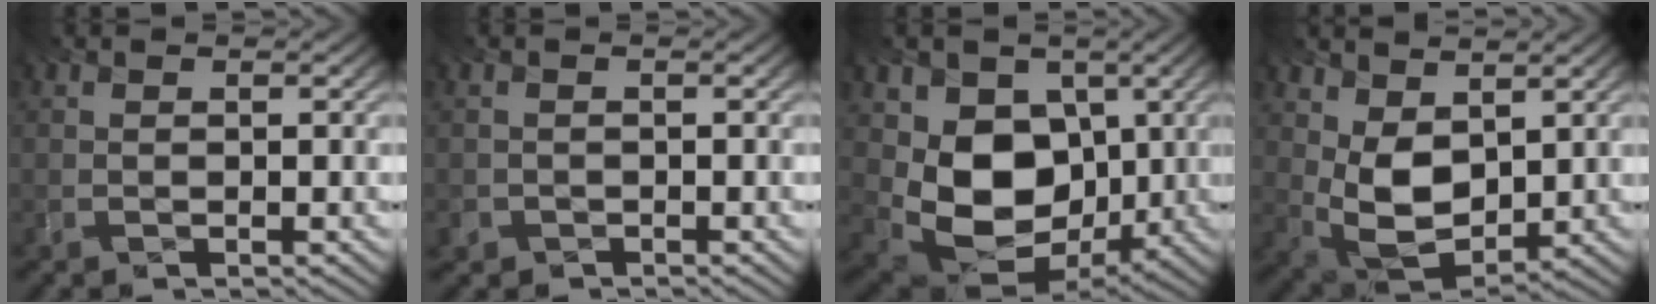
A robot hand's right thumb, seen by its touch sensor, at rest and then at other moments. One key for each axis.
{"total": 0.8, "fx": -0.5, "fy": 0.5, "fz": -0.3, "tx": 0.000, "ty": 0.003, "tz": -0.002}
{"total": 11.1, "fx": -0.3, "fy": 8.6, "fz": 7.0, "tx": -0.156, "ty": -0.036, "tz": -0.001}
{"total": 8.1, "fx": 2.3, "fy": 5.0, "fz": 6.0, "tx": -0.146, "ty": -0.006, "tz": 0.052}